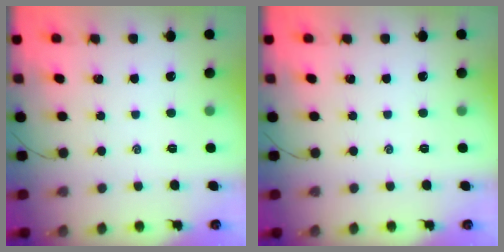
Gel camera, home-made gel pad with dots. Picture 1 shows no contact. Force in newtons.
{"total": 0.0}